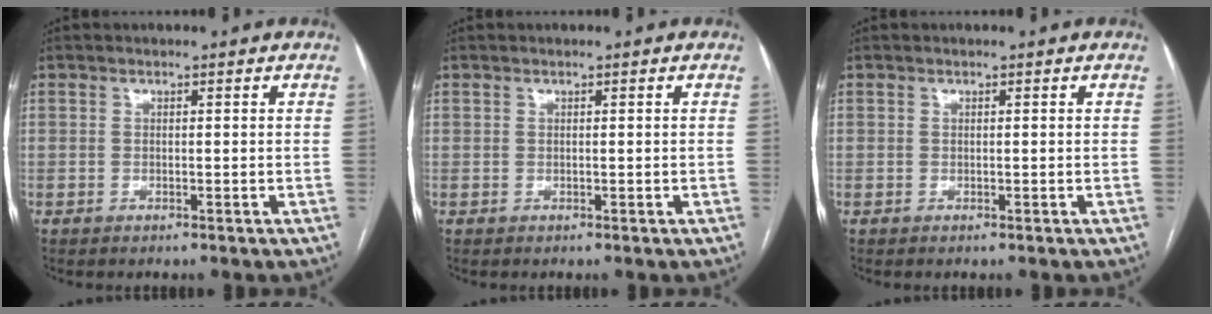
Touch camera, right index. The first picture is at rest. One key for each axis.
{"total": 0.0}
{"total": 0.0}